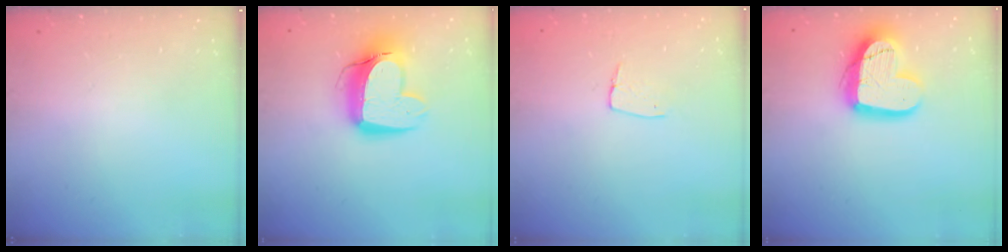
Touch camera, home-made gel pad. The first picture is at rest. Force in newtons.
{"total": 13.6, "press": 13.5, "slide": 1.4}
{"total": 6.0, "press": 6.0, "slide": 0.4}
{"total": 16.1, "press": 16.1, "slide": 1.0}